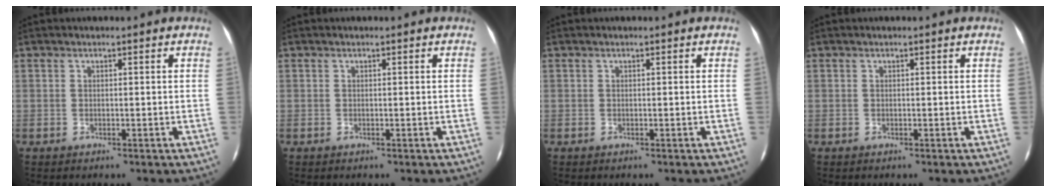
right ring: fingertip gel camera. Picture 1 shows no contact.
{"total": 0.0}
{"total": 0.0}
{"total": 0.0}